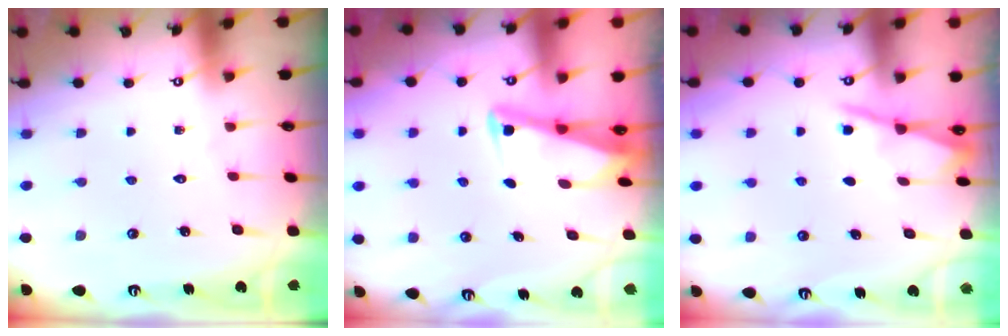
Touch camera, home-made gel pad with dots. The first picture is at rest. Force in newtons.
{"total": 2.8, "press": 2.8, "slide": 0.3}
{"total": 2.8, "press": 2.8, "slide": 0.4}